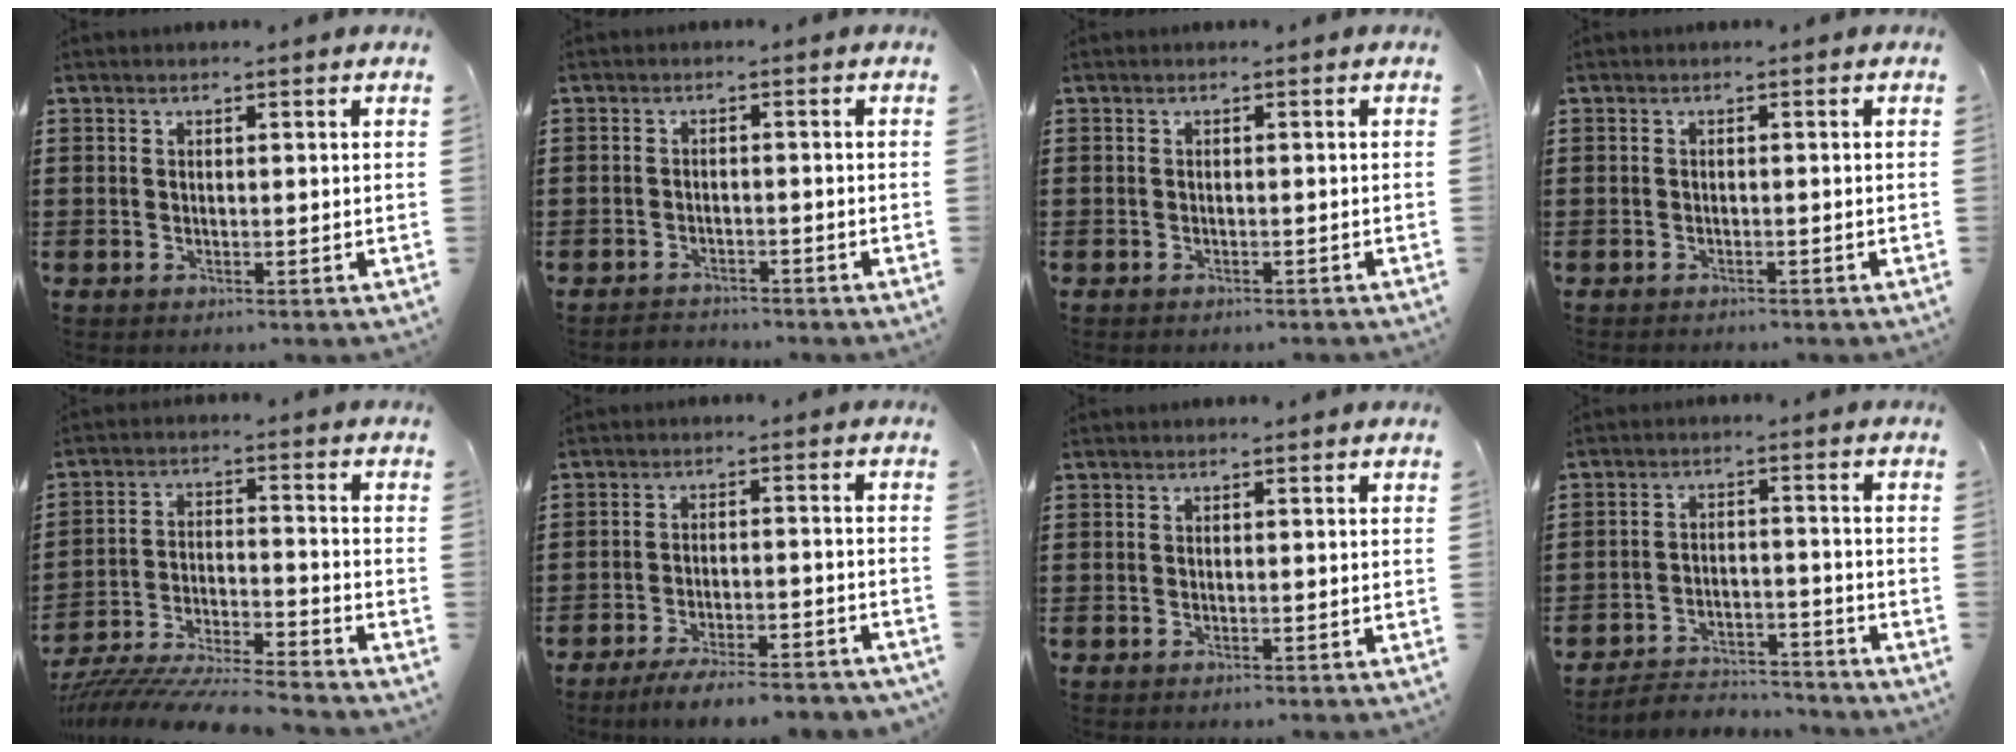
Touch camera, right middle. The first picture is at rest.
{"total": 2.0, "force": [-2.0, 0.4, -0.3], "torque": [-0.001, 0.003, -0.047]}
{"total": 0.8, "force": [-0.7, 0.4, 0.0], "torque": [0.000, 0.003, -0.016]}
{"total": 0.8, "force": [-0.8, 0.1, 0.0], "torque": [-0.001, 0.002, -0.017]}
{"total": 8.8, "force": [-8.5, 0.4, 1.9], "torque": [-0.033, 0.011, -0.169]}
{"total": 5.3, "force": [-4.8, 0.2, 2.1], "torque": [-0.040, -0.007, -0.093]}
{"total": 0.0}
{"total": 4.1, "force": [-3.9, 1.0, 0.3], "torque": [-0.010, 0.009, -0.085]}